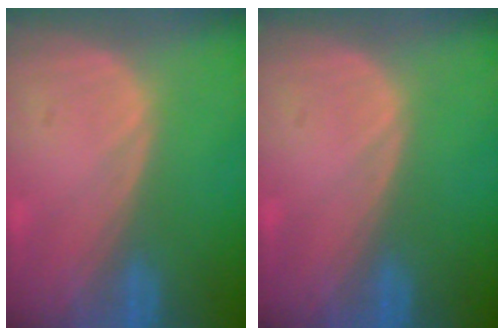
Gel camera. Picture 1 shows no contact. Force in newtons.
{"total": 0.0}